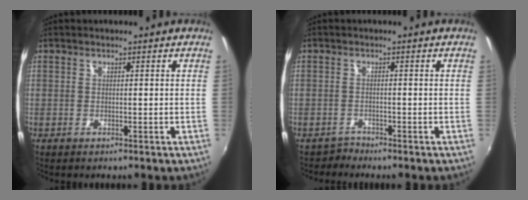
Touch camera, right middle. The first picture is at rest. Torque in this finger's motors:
{"motor_torque": [-0.17, -0.29, -0.02, -0.01]}